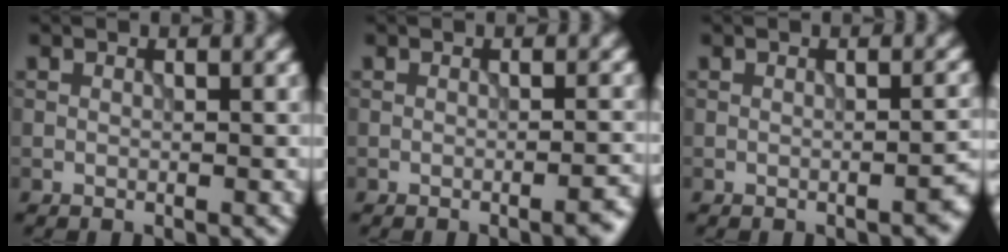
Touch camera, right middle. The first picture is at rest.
{"total": 2.0, "force": [-1.0, 0.5, 1.6], "torque": [-0.014, 0.004, -0.018]}
{"total": 1.4, "force": [-0.8, 0.3, 1.1], "torque": [-0.014, 0.006, -0.012]}